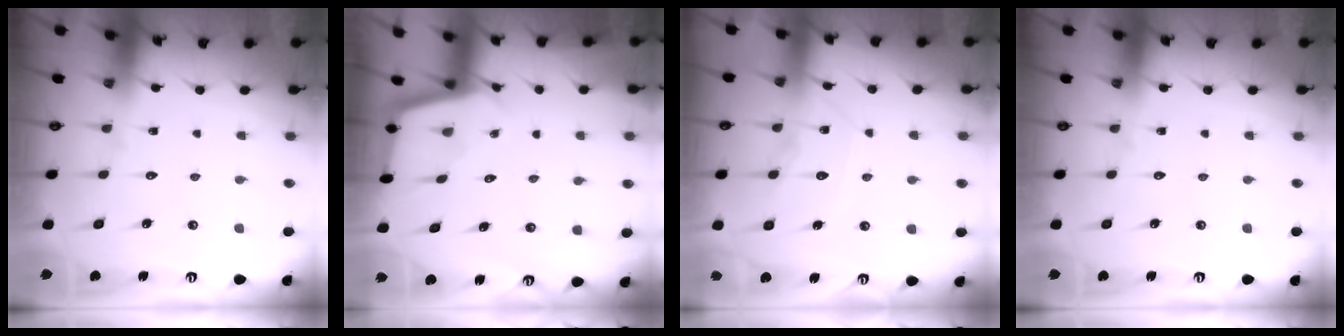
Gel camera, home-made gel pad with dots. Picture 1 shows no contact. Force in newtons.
{"total": 2.5, "press": 2.5, "slide": 0.2}
{"total": 10.6, "press": 10.6, "slide": 0.9}
{"total": 0.0}